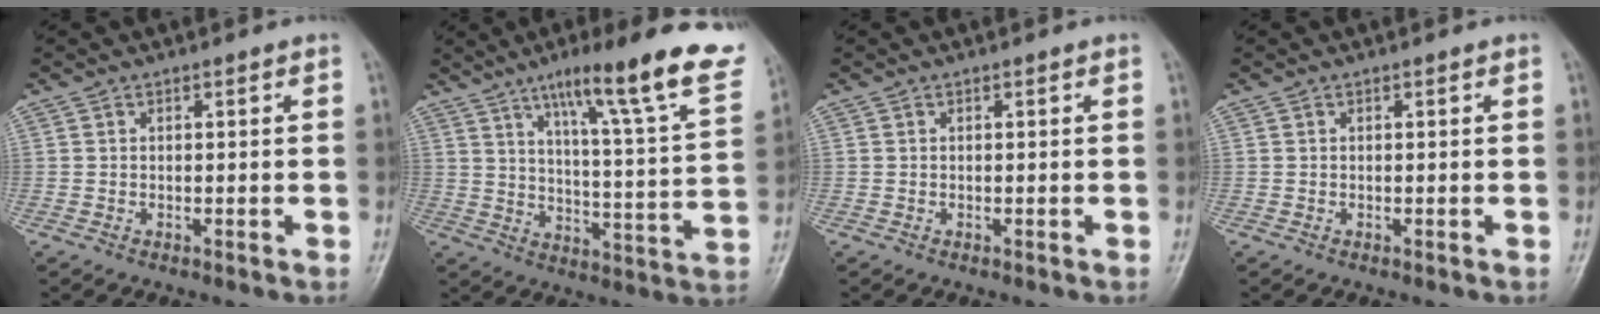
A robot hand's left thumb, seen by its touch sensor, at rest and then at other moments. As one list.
[{"total": 22.4, "force": [13.8, 2.5, 17.4], "torque": [-0.229, -0.048, 0.198]}, {"total": 0.0}, {"total": 0.0}]